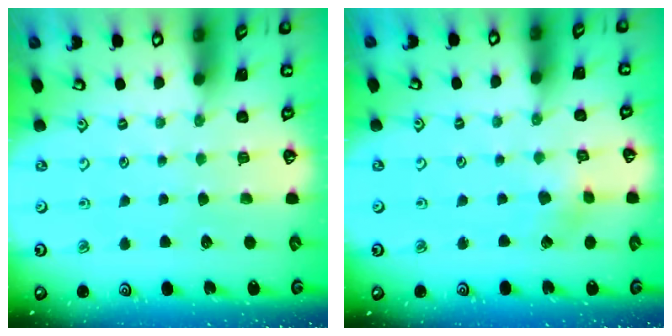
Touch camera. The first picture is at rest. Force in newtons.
{"total": 3.1, "press": 3.1, "slide": 0.3}